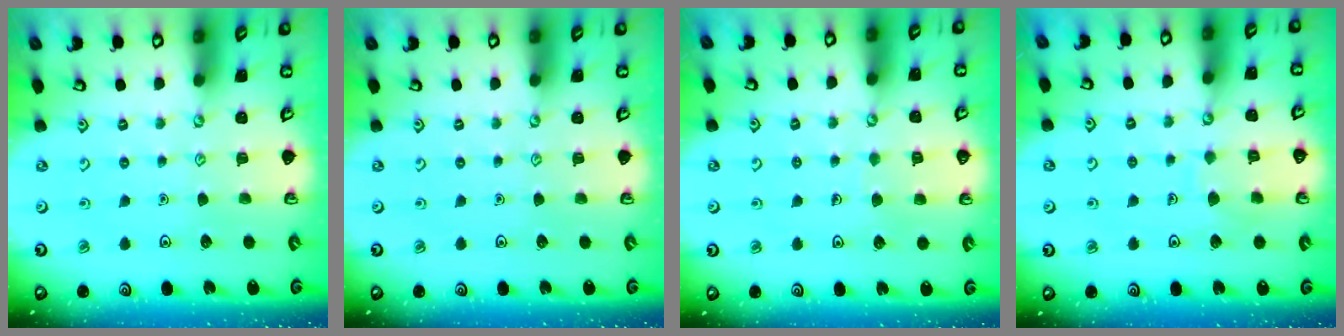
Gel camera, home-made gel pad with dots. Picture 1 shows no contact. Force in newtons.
{"total": 0.0}
{"total": 4.4, "press": 4.4, "slide": 0.4}
{"total": 6.2, "press": 6.2, "slide": 0.6}